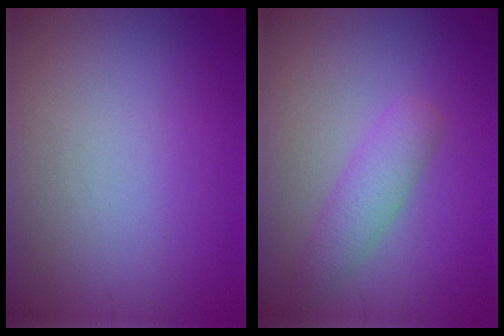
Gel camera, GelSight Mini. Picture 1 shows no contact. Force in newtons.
{"total": 2.6, "press": 2.6, "slide": 0.1}